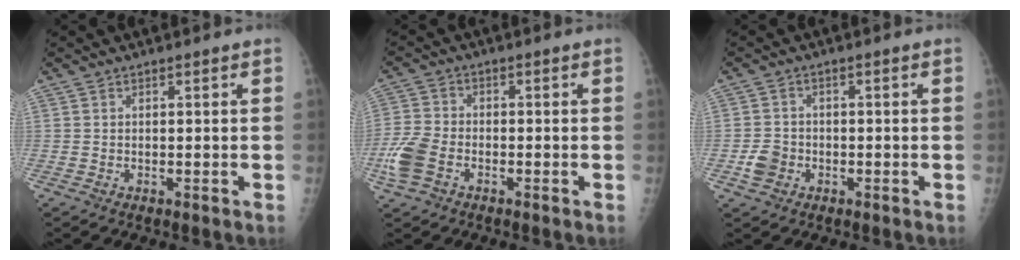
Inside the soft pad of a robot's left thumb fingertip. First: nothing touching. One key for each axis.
{"total": 7.1, "fx": -3.1, "fy": 4.7, "fz": 4.3, "tx": -0.111, "ty": 0.010, "tz": -0.063}
{"total": 3.7, "fx": -1.6, "fy": 3.1, "fz": 1.3, "tx": -0.017, "ty": 0.012, "tz": -0.028}